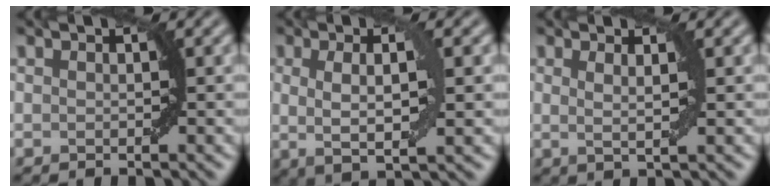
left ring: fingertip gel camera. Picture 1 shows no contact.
{"total": 4.3, "force": [0.4, 0.9, 4.2], "torque": [-0.076, -0.003, 0.008]}
{"total": 1.9, "force": [0.7, 0.4, 1.7], "torque": [-0.025, -0.004, 0.009]}